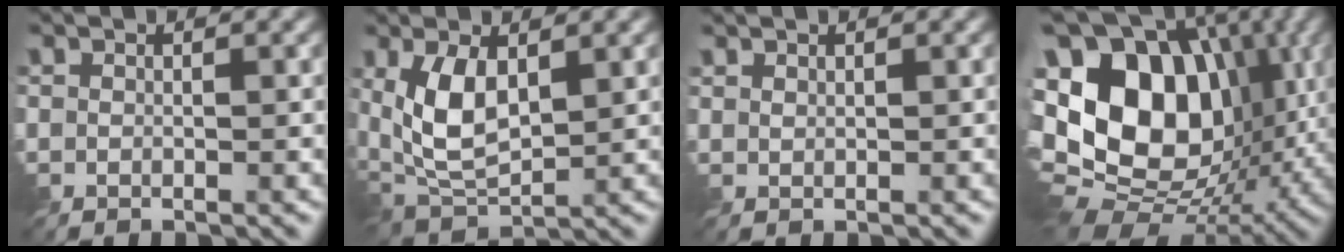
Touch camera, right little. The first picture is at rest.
{"total": 6.0, "force": [1.1, 2.9, 5.1], "torque": [-0.112, -0.005, 0.025]}
{"total": 0.6, "force": [0.6, 0.0, 0.1], "torque": [-0.006, 0.000, 0.013]}
{"total": 18.3, "force": [1.7, 12.9, 12.8], "torque": [-0.248, 0.006, 0.038]}